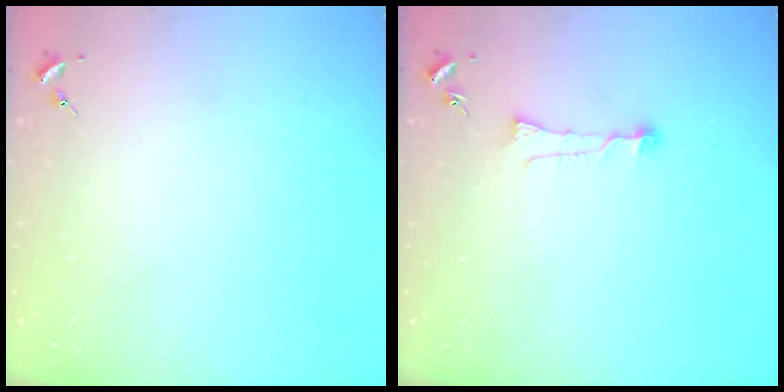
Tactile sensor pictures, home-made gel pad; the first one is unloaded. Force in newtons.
{"total": 6.5, "press": 6.5, "slide": 0.4}